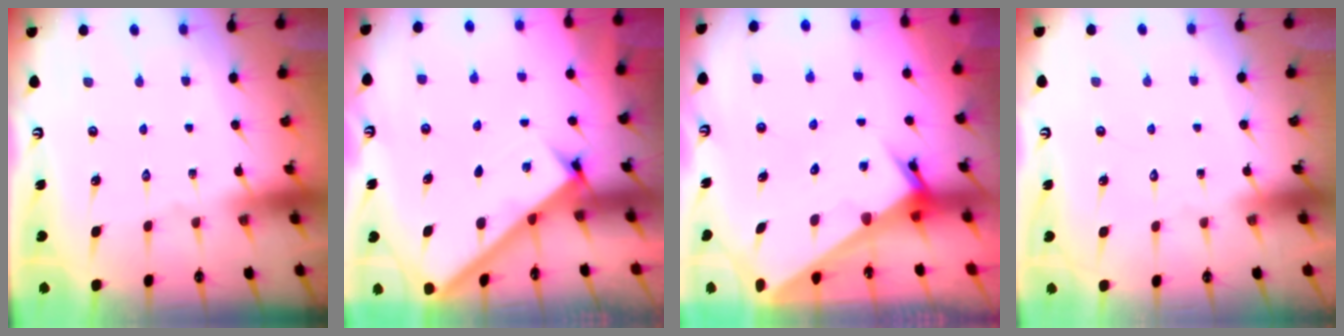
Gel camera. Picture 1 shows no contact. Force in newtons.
{"total": 2.7, "press": 2.7, "slide": 0.3}
{"total": 3.6, "press": 3.6, "slide": 0.2}
{"total": 1.7, "press": 1.7, "slide": 0.1}